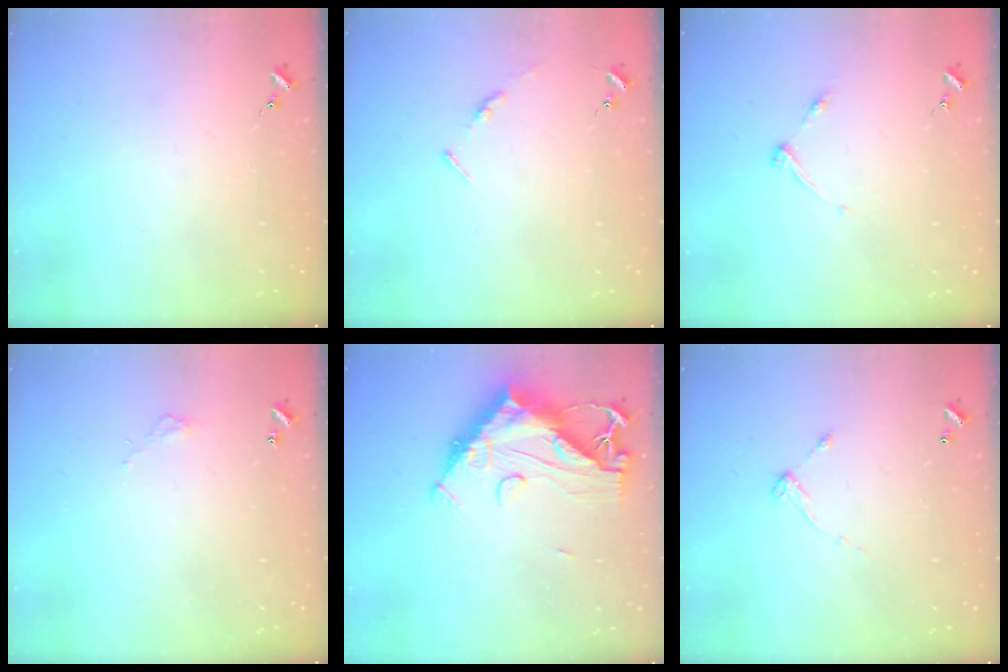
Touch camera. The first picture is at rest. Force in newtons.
{"total": 3.4, "press": 3.4, "slide": 0.3}
{"total": 4.5, "press": 4.4, "slide": 0.6}
{"total": 2.8, "press": 2.8, "slide": 0.2}
{"total": 17.4, "press": 17.3, "slide": 1.6}
{"total": 5.4, "press": 5.4, "slide": 0.3}